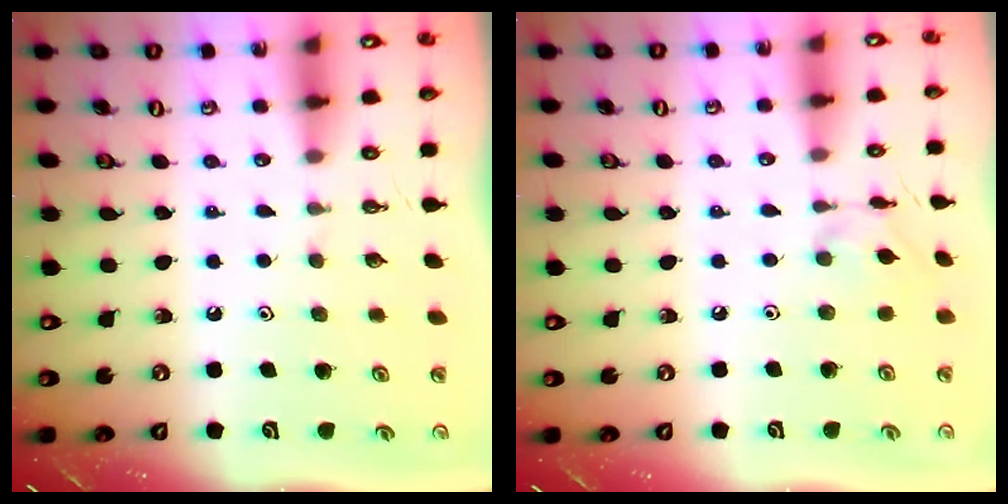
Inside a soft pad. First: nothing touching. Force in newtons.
{"total": 2.6, "press": 2.6, "slide": 0.3}